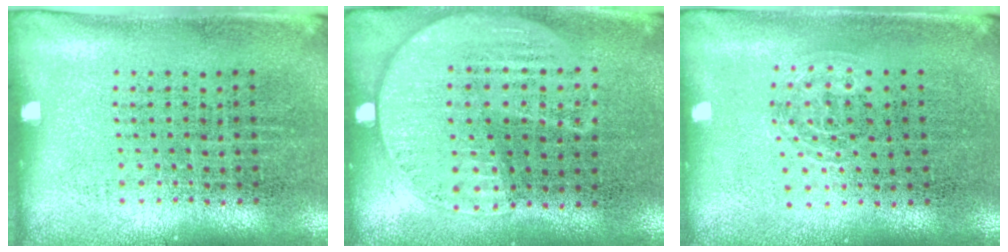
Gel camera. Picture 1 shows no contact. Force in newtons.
{"total": 1.1, "press": 1.0, "slide": 0.5}
{"total": 0.9, "press": 0.6, "slide": 0.7}